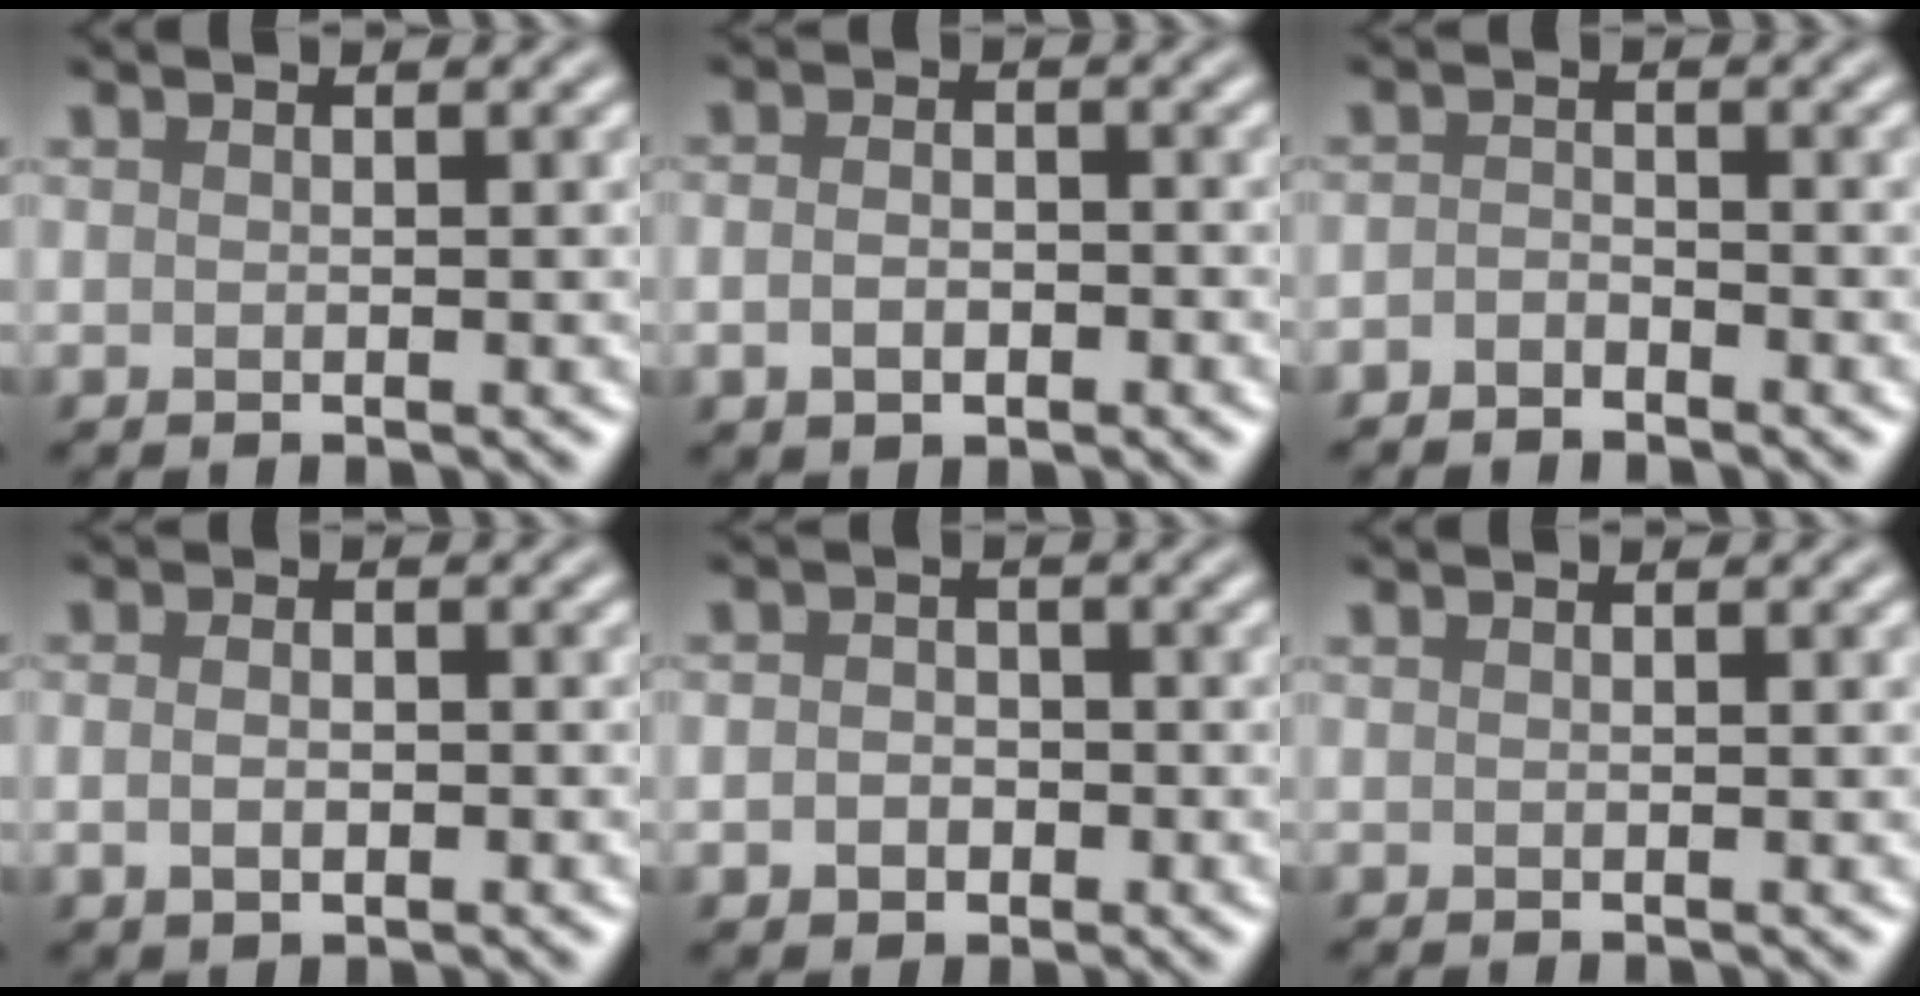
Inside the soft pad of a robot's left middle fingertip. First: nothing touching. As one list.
[{"total": 2.3, "force": [-0.8, 1.5, 1.6], "torque": [-0.029, -0.002, -0.017]}, {"total": 1.4, "force": [-1.2, 0.6, 0.4], "torque": [-0.006, 0.002, -0.028]}, {"total": 2.4, "force": [-0.4, 1.5, 1.8], "torque": [-0.027, -0.002, -0.006]}, {"total": 2.5, "force": [-0.7, 2.1, 1.2], "torque": [-0.007, -0.004, -0.021]}, {"total": 0.0}]